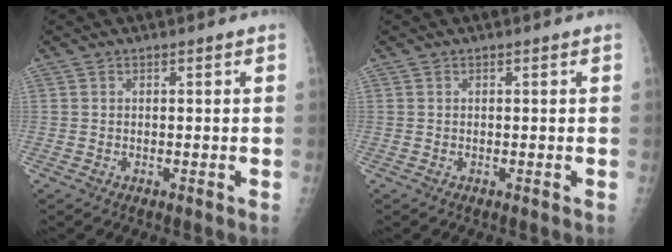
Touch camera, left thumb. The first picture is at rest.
{"total": 0.0}